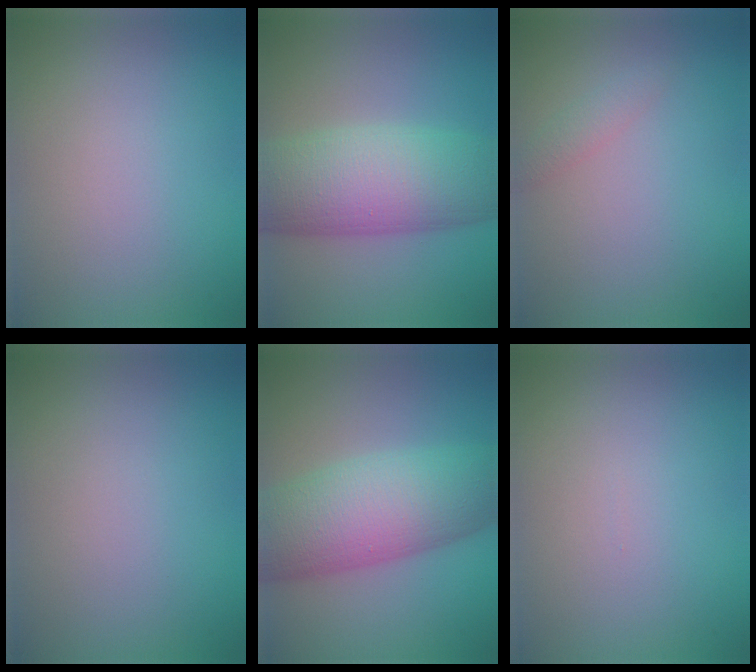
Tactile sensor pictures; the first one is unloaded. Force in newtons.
{"total": 11.4, "press": 11.4, "slide": 0.4}
{"total": 1.2, "press": 1.2, "slide": 0.1}
{"total": 0.0}
{"total": 11.2, "press": 11.2, "slide": 0.3}
{"total": 0.0}